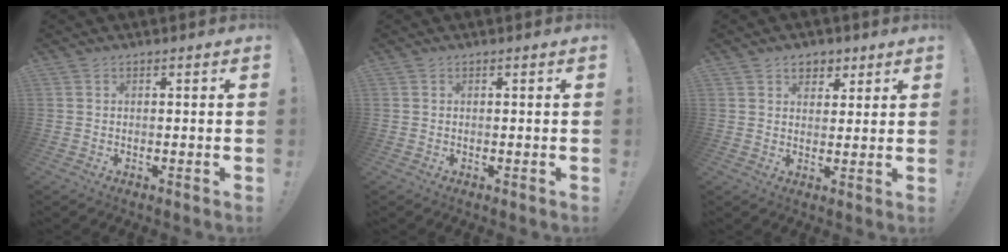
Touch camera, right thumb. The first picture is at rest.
{"total": 0.0}
{"total": 5.4, "force": [3.1, 4.2, 1.5], "torque": [-0.006, -0.016, 0.055]}